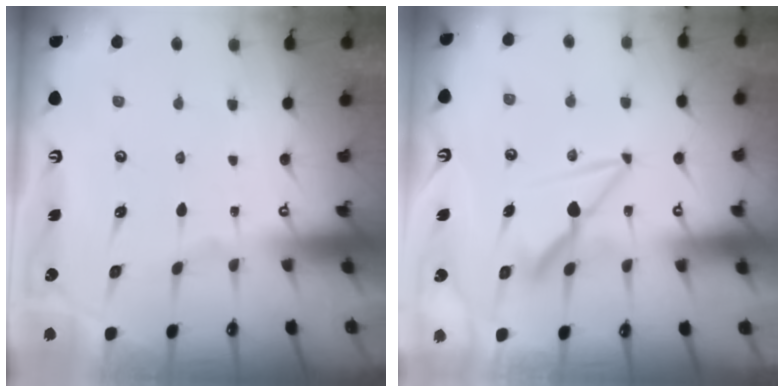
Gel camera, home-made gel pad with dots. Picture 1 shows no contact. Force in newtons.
{"total": 7.8, "press": 7.8, "slide": 0.4}